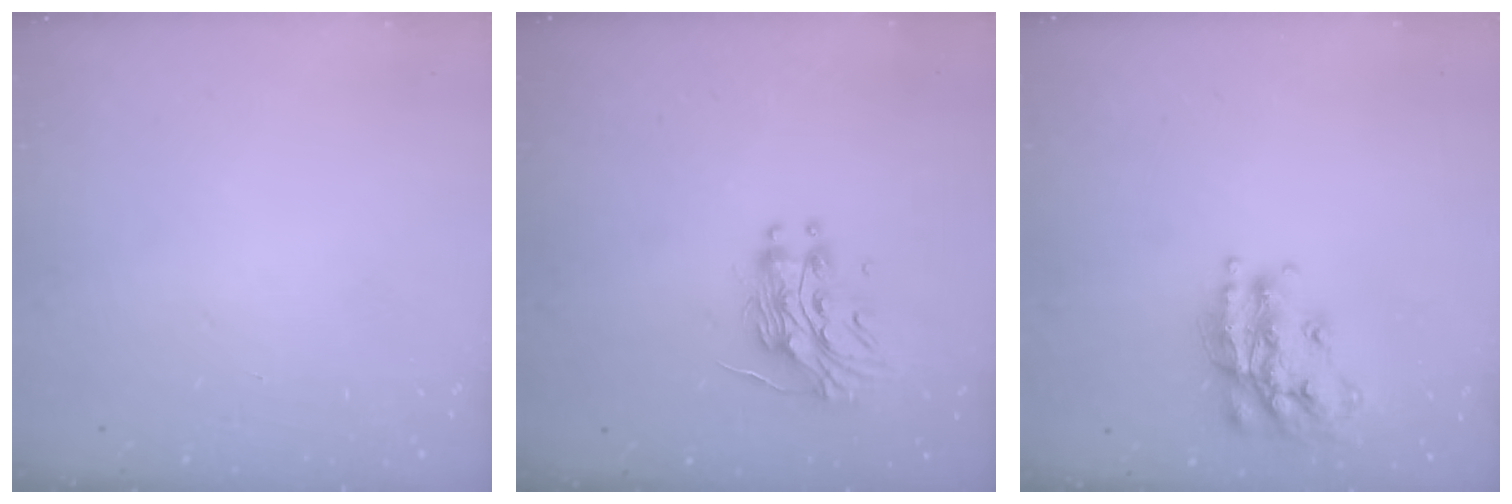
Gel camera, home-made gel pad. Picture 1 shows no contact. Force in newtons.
{"total": 13.2, "press": 13.2, "slide": 0.8}
{"total": 18.8, "press": 18.7, "slide": 1.2}